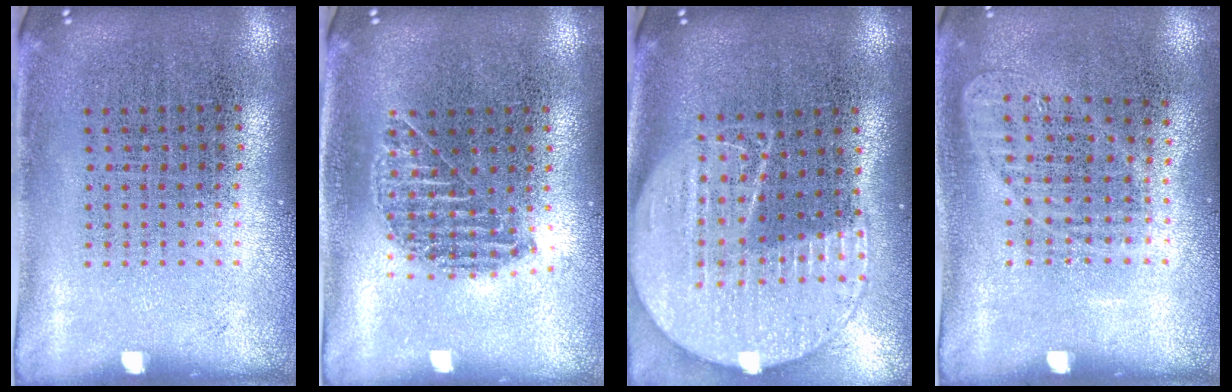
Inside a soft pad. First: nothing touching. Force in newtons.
{"total": 1.0, "press": 0.9, "slide": 0.4}
{"total": 2.2, "press": 1.9, "slide": 1.0}
{"total": 1.0, "press": 0.9, "slide": 0.4}